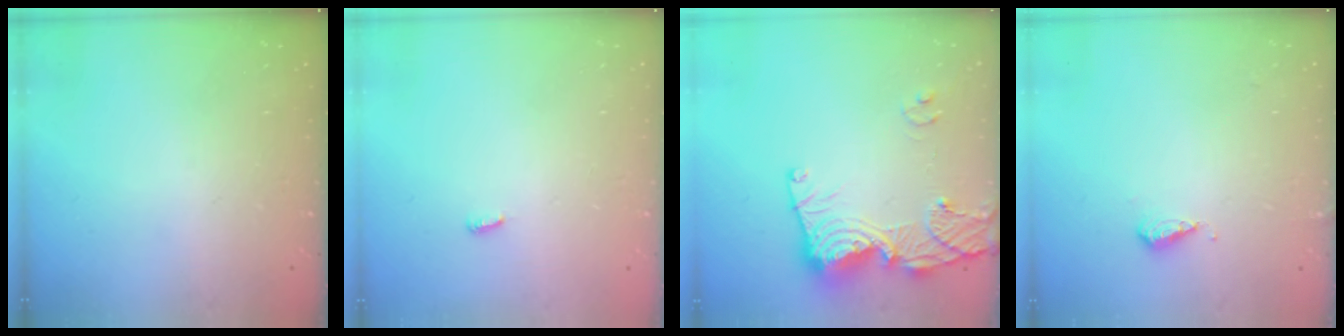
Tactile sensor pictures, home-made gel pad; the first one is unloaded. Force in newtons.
{"total": 2.6, "press": 2.6, "slide": 0.2}
{"total": 14.9, "press": 14.8, "slide": 1.7}
{"total": 3.7, "press": 3.6, "slide": 1.0}